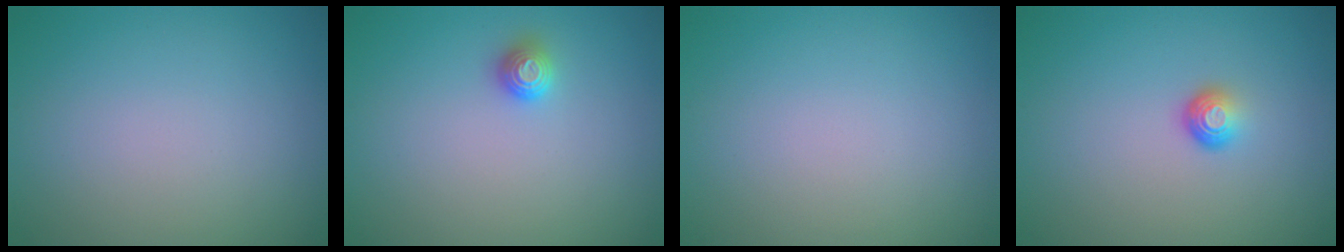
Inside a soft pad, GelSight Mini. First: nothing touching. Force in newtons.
{"total": 1.0, "press": 1.0, "slide": 0.3}
{"total": 0.0}
{"total": 1.6, "press": 1.0, "slide": 1.2}